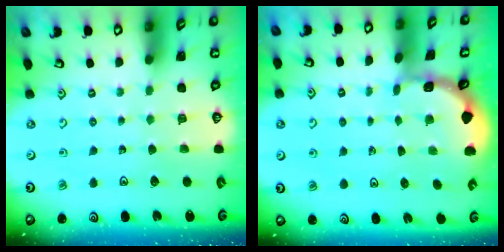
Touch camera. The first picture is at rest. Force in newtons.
{"total": 1.2, "press": 1.1, "slide": 0.1}